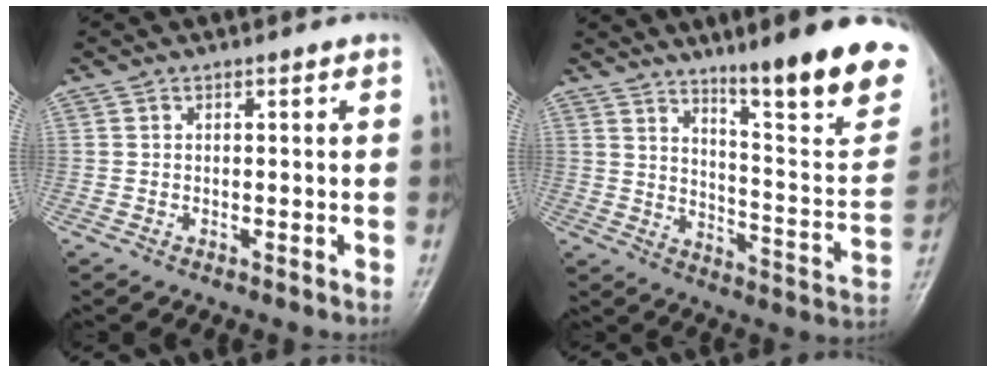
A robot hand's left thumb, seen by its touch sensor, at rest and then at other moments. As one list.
[{"total": 21.9, "force": [14.1, 3.7, 16.4], "torque": [-0.196, -0.080, 0.211]}]